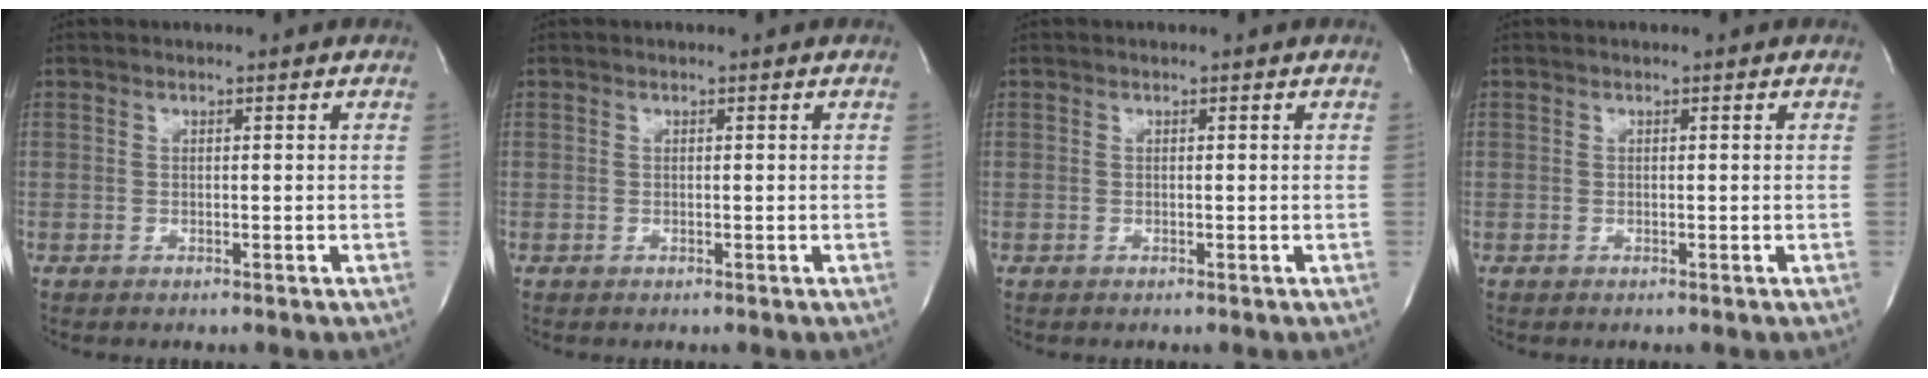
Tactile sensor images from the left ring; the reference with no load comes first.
{"total": 0.0}
{"total": 0.0}
{"total": 0.0}